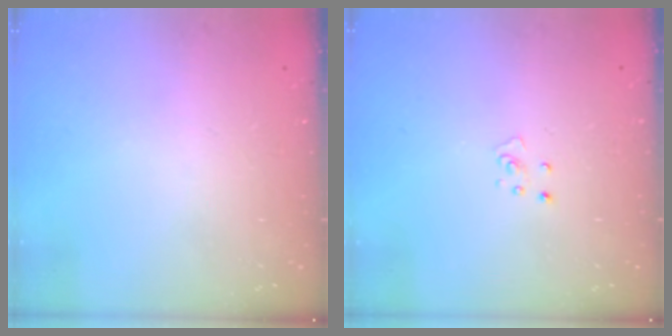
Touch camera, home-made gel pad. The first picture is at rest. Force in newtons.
{"total": 3.3, "press": 3.3, "slide": 0.3}